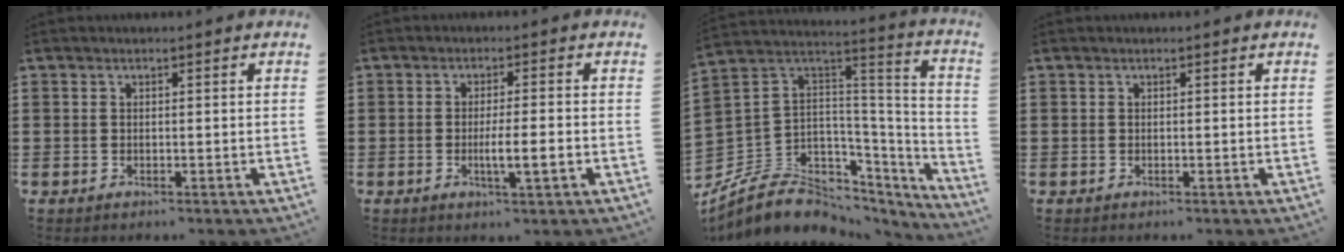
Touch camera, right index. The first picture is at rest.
{"total": 4.3, "force": [-1.2, 0.3, 4.1], "torque": [-0.069, -0.006, -0.021]}
{"total": 8.1, "force": [-4.3, 6.2, 2.9], "torque": [-0.089, -0.011, -0.076]}
{"total": 0.0}